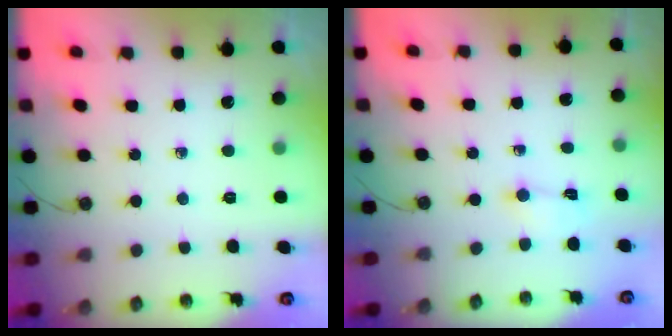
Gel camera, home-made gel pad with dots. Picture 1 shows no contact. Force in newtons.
{"total": 1.2, "press": 1.0, "slide": 0.6}